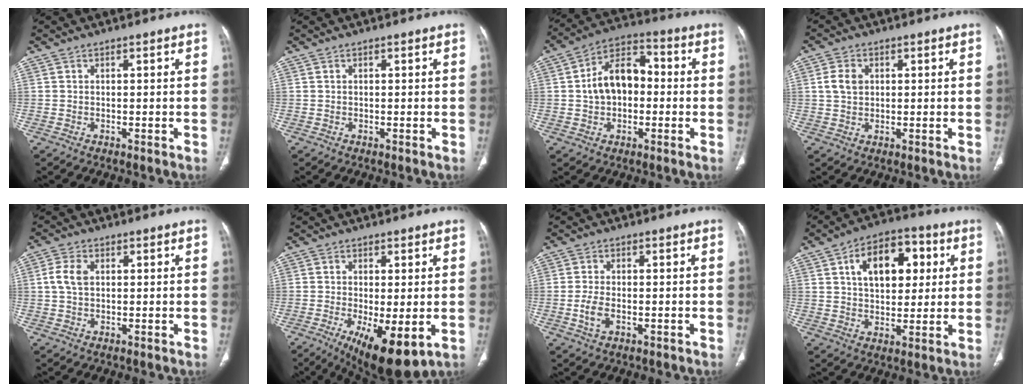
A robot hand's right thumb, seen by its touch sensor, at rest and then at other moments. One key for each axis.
{"total": 0.0}
{"total": 11.6, "fx": 0.1, "fy": 7.8, "fz": 8.5, "tx": -0.125, "ty": 0.033, "tz": -0.011}
{"total": 4.2, "fx": 0.9, "fy": 3.2, "fz": 2.6, "tx": -0.046, "ty": 0.002, "tz": 0.017}
{"total": 4.2, "fx": 0.7, "fy": 2.8, "fz": 3.1, "tx": -0.074, "ty": 0.008, "tz": 0.012}
{"total": 11.8, "fx": -3.9, "fy": 4.0, "fz": 10.4, "tx": -0.162, "ty": -0.022, "tz": -0.052}
{"total": 4.0, "fx": -1.0, "fy": 2.2, "fz": 3.2, "tx": -0.068, "ty": 0.004, "tz": -0.019}
{"total": 14.5, "fx": 3.4, "fy": 9.7, "fz": 10.3, "tx": -0.107, "ty": 0.014, "tz": 0.045}